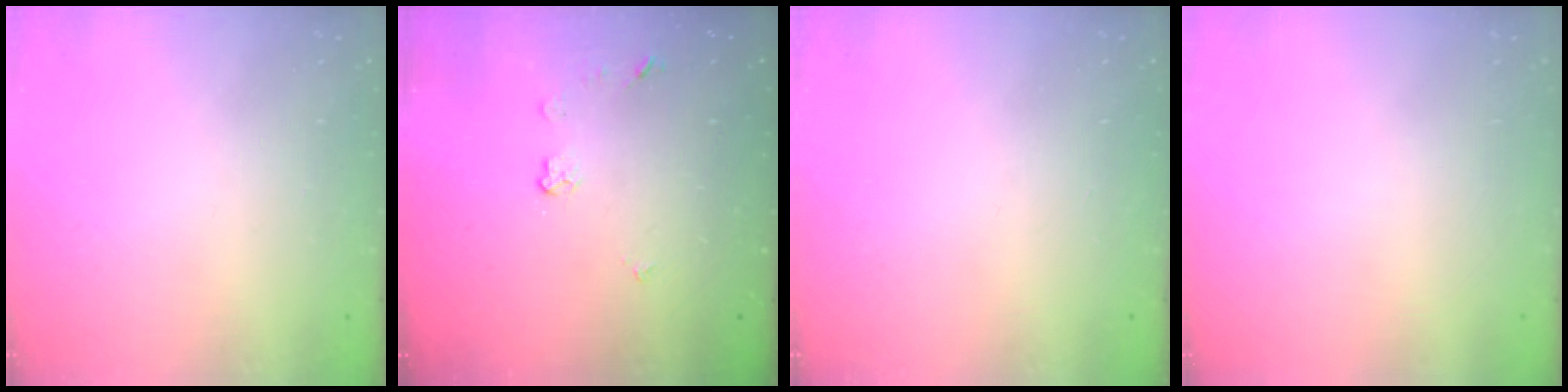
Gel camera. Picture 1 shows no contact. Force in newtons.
{"total": 4.9, "press": 4.9, "slide": 0.0}
{"total": 0.0}
{"total": 0.0}